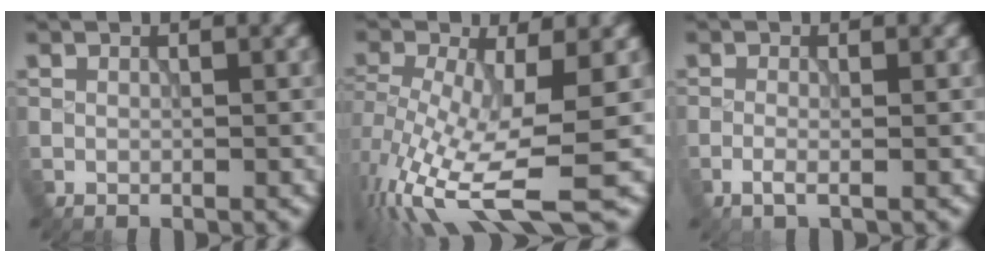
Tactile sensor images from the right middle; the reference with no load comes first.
{"total": 10.2, "force": [-3.7, 3.2, 8.9], "torque": [-0.181, -0.016, -0.063]}
{"total": 1.0, "force": [-0.4, 0.1, 1.0], "torque": [-0.017, -0.001, -0.014]}